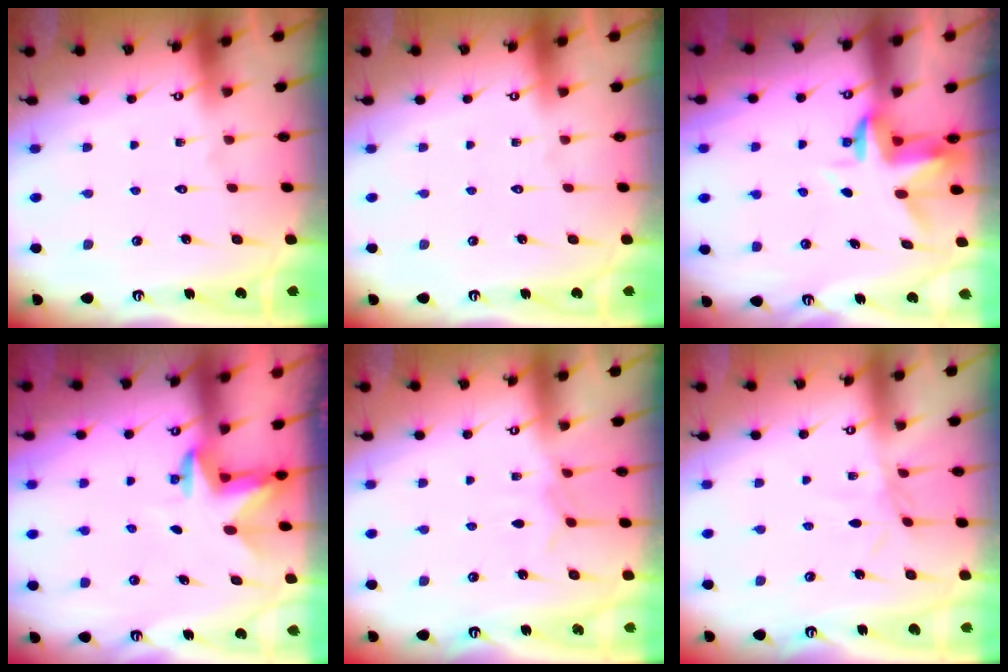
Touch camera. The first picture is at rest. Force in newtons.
{"total": 0.0}
{"total": 3.1, "press": 3.1, "slide": 0.4}
{"total": 3.1, "press": 3.0, "slide": 0.8}
{"total": 5.1, "press": 5.0, "slide": 0.4}
{"total": 3.1, "press": 3.1, "slide": 0.3}